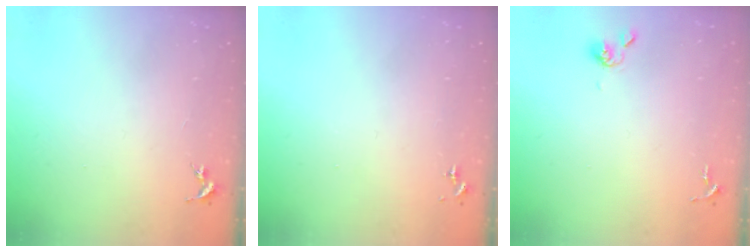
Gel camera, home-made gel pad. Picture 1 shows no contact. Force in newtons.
{"total": 0.0}
{"total": 4.0, "press": 3.9, "slide": 0.9}